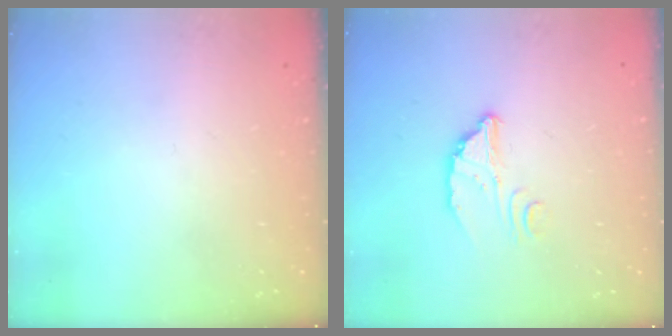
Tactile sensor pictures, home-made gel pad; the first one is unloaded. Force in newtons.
{"total": 3.7, "press": 3.7, "slide": 0.2}